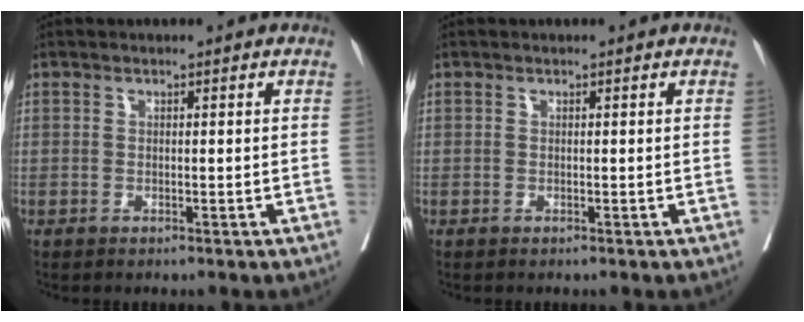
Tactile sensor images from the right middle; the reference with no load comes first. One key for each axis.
{"total": 0.0}